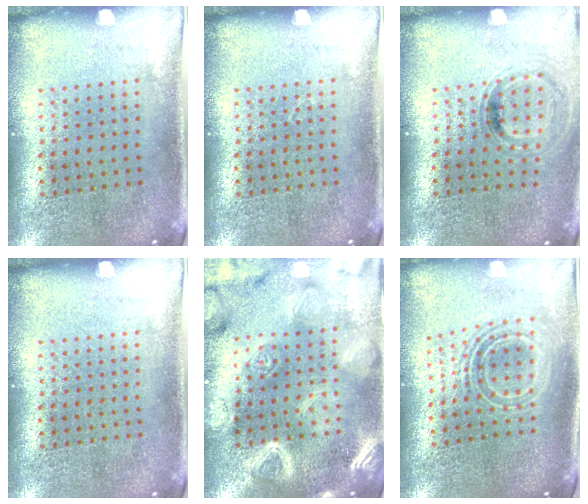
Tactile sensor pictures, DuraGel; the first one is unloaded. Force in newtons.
{"total": 0.0}
{"total": 0.8, "press": 0.8, "slide": 0.1}
{"total": 0.0}
{"total": 5.5, "press": 5.5, "slide": 0.7}
{"total": 1.9, "press": 1.5, "slide": 1.2}